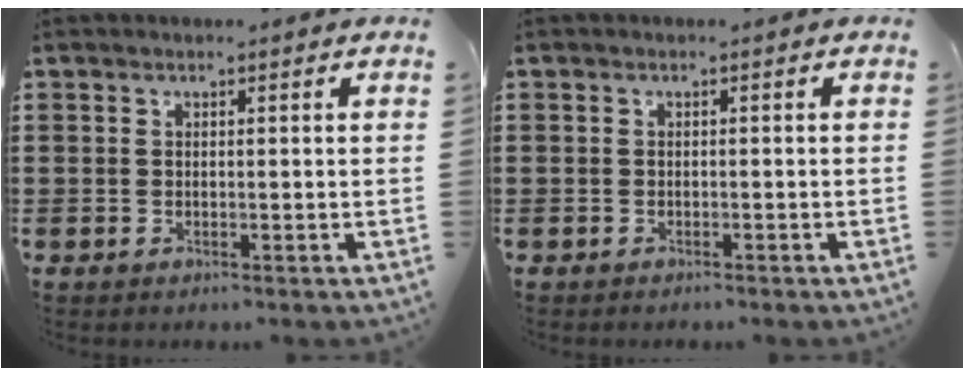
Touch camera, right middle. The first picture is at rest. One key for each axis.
{"total": 0.6, "fx": -0.5, "fy": 0.2, "fz": -0.1, "tx": 0.002, "ty": 0.003, "tz": -0.013}